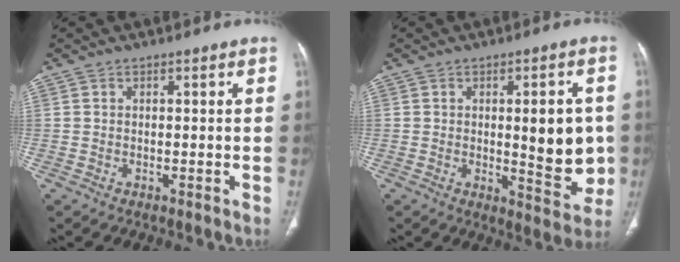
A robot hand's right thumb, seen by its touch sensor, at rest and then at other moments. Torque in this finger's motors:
{"motor_torque": [2.15, 2.86, 1.21, 0.28, 0.07]}